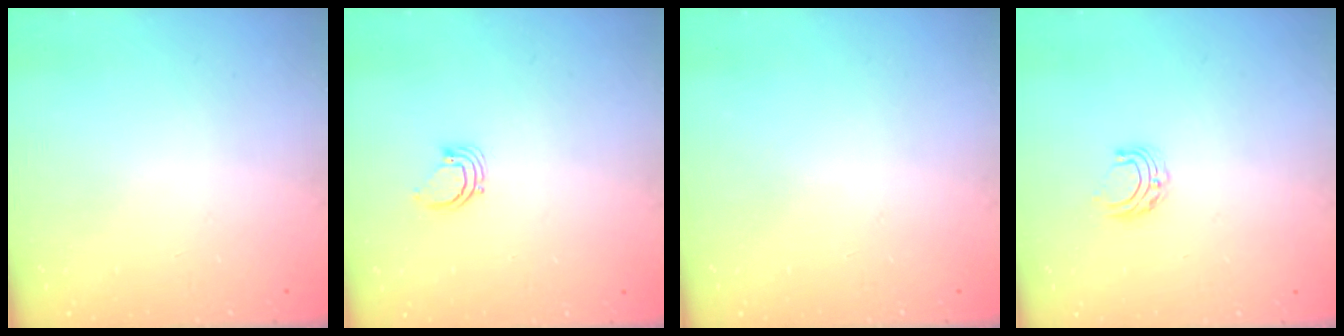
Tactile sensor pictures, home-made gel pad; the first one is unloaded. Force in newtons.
{"total": 2.3, "press": 2.3, "slide": 0.1}
{"total": 0.0}
{"total": 5.6, "press": 5.6, "slide": 0.5}